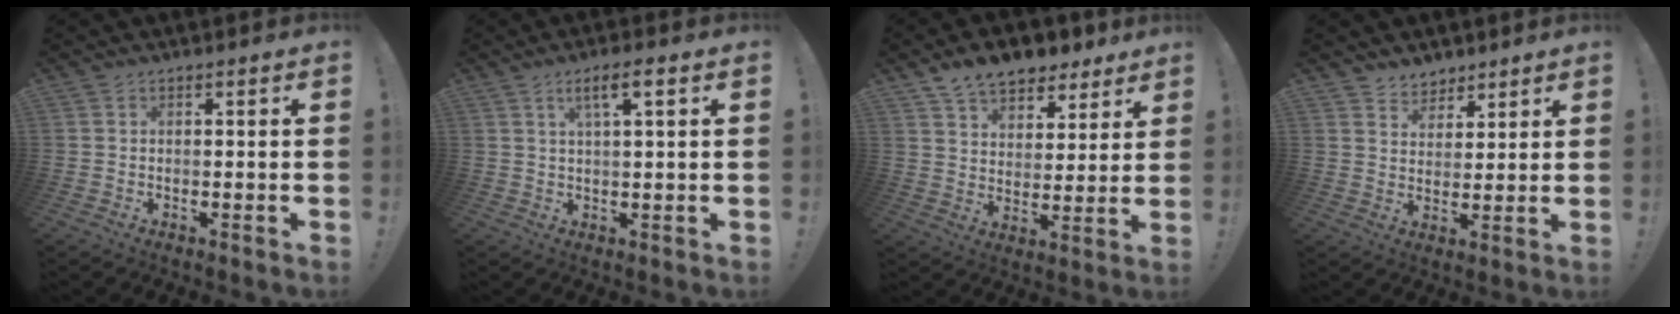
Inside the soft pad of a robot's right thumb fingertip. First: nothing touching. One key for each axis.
{"total": 5.1, "fx": 2.2, "fy": 0.5, "fz": 4.6, "tx": -0.080, "ty": -0.001, "tz": 0.031}
{"total": 10.7, "fx": 8.5, "fy": 5.5, "fz": 3.5, "tx": -0.063, "ty": -0.058, "tz": 0.160}
{"total": 5.7, "fx": 4.6, "fy": 3.3, "fz": -0.1, "tx": 0.005, "ty": -0.040, "tz": 0.089}